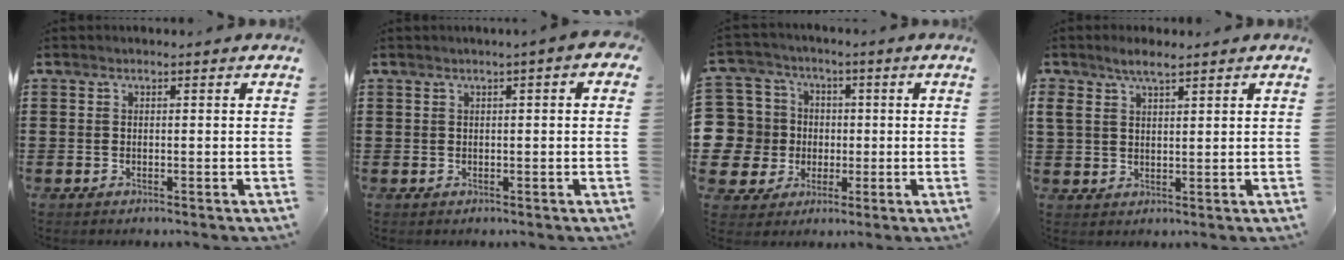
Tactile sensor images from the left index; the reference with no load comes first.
{"total": 1.2, "force": [0.1, 0.1, 1.2], "torque": [-0.020, -0.003, 0.003]}
{"total": 9.2, "force": [-0.3, 9.0, 1.8], "torque": [-0.105, 0.005, -0.007]}
{"total": 3.6, "force": [2.5, 1.5, 2.1], "torque": [-0.048, 0.006, 0.046]}